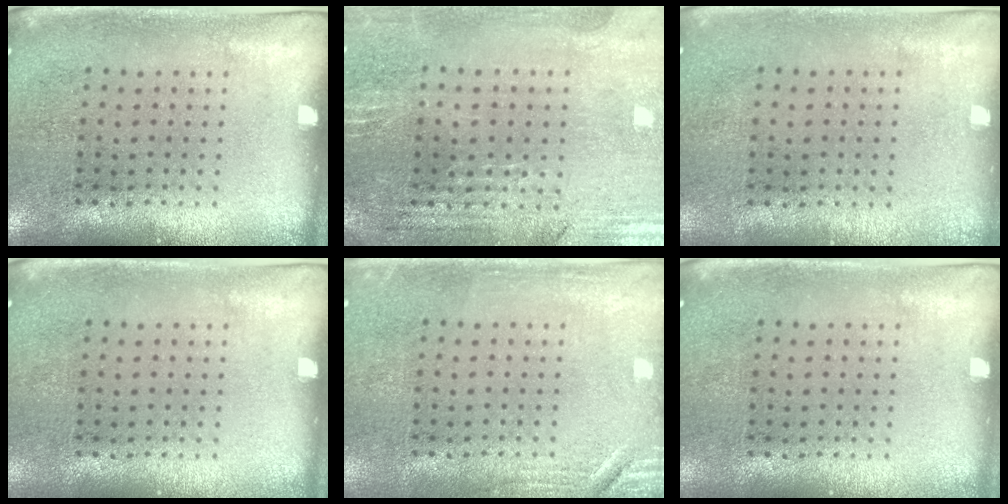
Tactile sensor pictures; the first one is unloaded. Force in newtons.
{"total": 1.3, "press": 1.3, "slide": 0.3}
{"total": 0.0}
{"total": 0.0}
{"total": 2.1, "press": 2.0, "slide": 0.4}
{"total": 0.0}